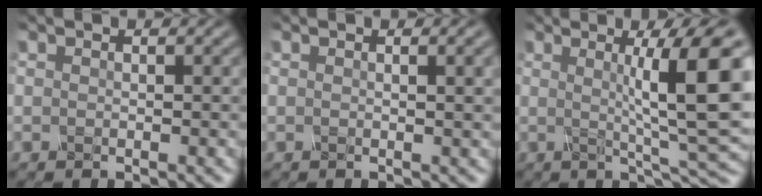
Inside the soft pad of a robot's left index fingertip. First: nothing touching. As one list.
[{"total": 2.8, "force": [0.7, 1.0, 2.5], "torque": [-0.021, 0.006, 0.004]}, {"total": 9.9, "force": [1.5, 1.7, 9.7], "torque": [-0.117, 0.008, 0.022]}]